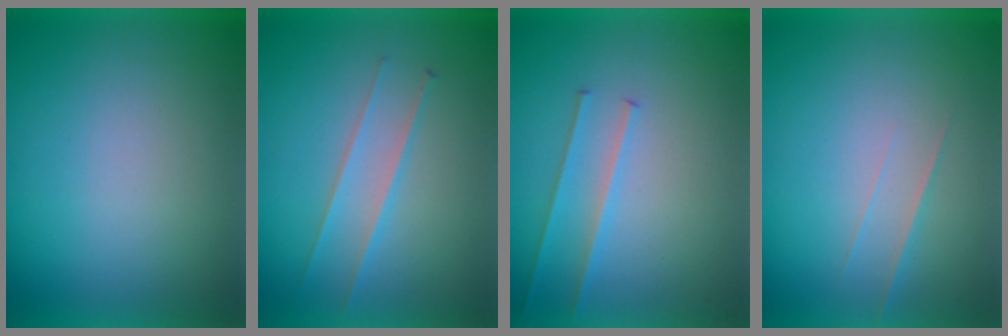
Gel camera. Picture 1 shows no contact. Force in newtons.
{"total": 2.2}
{"total": 2.2}
{"total": 1.9}